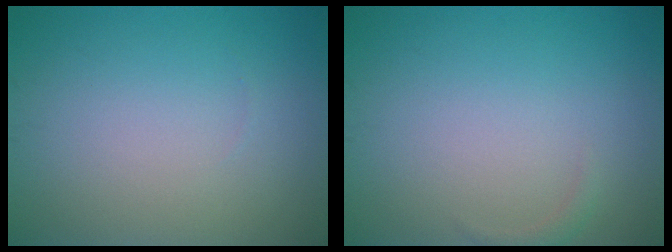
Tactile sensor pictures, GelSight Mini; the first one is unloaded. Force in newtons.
{"total": 0.7, "press": 0.7, "slide": 0.1}